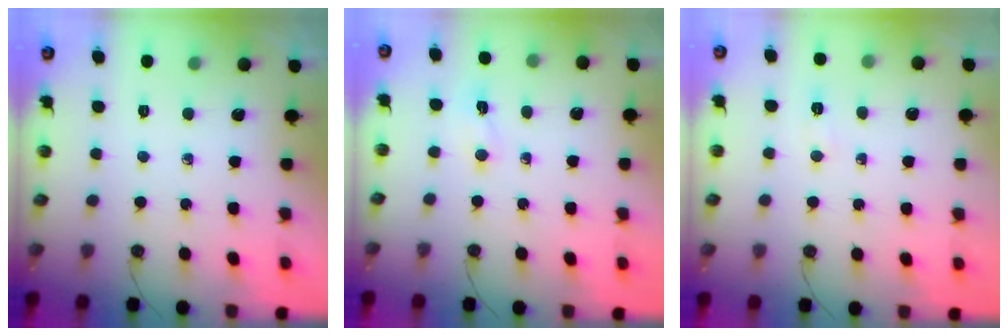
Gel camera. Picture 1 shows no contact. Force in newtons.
{"total": 2.2, "press": 2.1, "slide": 0.7}
{"total": 2.9, "press": 2.9, "slide": 0.5}